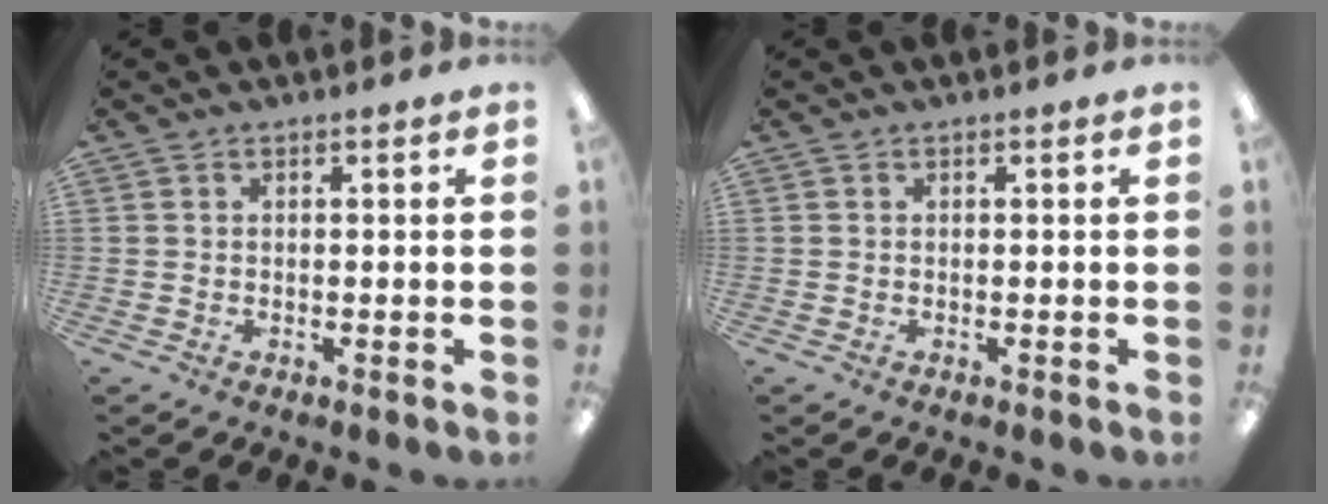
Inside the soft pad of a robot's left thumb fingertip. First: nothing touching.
{"total": 0.0}